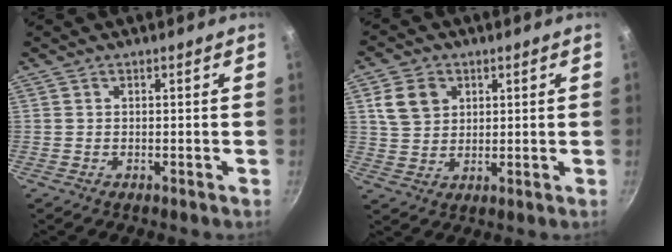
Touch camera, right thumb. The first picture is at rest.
{"total": 7.4, "force": [2.5, 5.9, 3.7], "torque": [-0.046, 0.000, 0.048]}